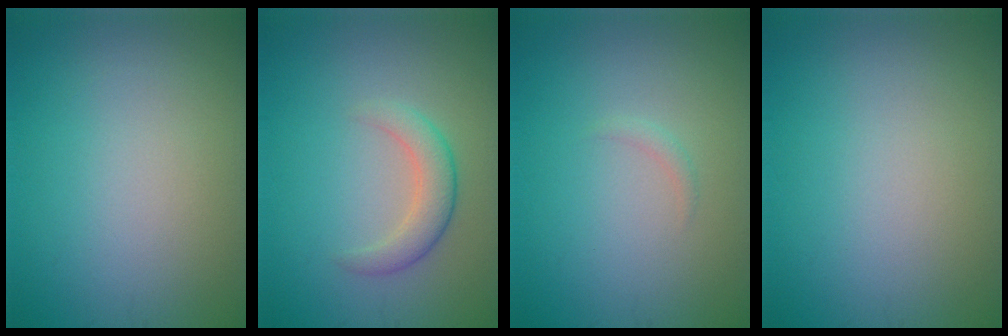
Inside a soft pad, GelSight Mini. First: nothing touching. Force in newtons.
{"total": 2.8, "press": 2.8, "slide": 0.2}
{"total": 0.6, "press": 0.6, "slide": 0.1}
{"total": 0.0}